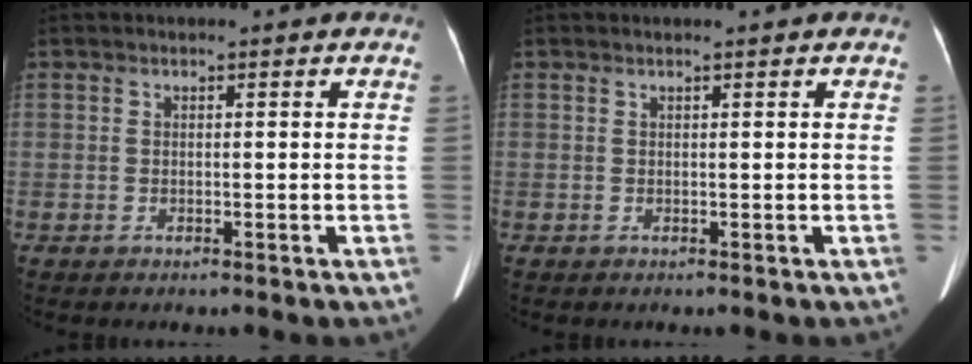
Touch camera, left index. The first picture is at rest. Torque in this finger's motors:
{"motor_torque": [-0.72, 0.30, -0.13, -0.06]}